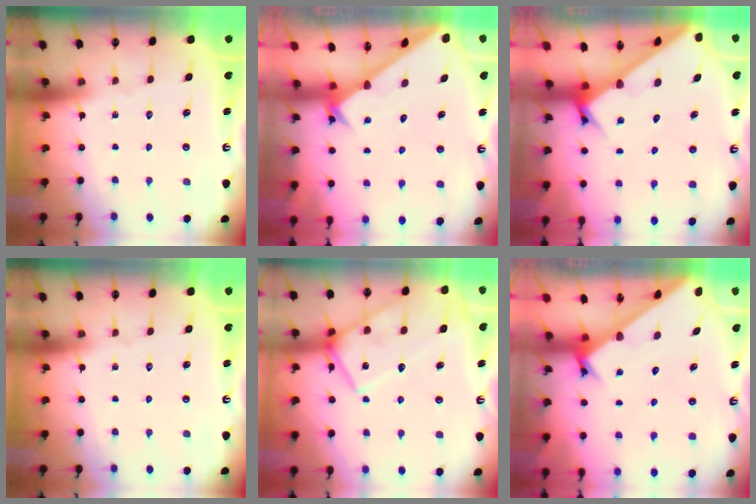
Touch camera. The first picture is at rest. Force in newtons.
{"total": 2.4, "press": 2.4, "slide": 0.2}
{"total": 2.9, "press": 2.9, "slide": 0.2}
{"total": 0.0}
{"total": 14.5, "press": 14.4, "slide": 1.2}
{"total": 2.1, "press": 2.1, "slide": 0.1}